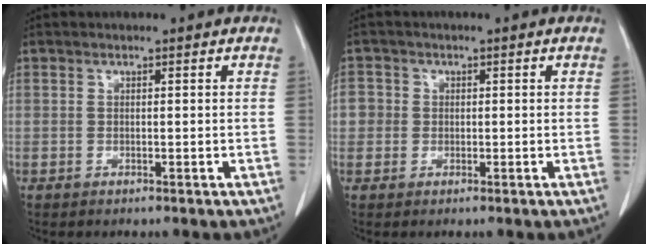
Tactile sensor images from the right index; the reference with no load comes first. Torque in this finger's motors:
{"motor_torque": [0.06, -0.02, 0.01, 0.00]}